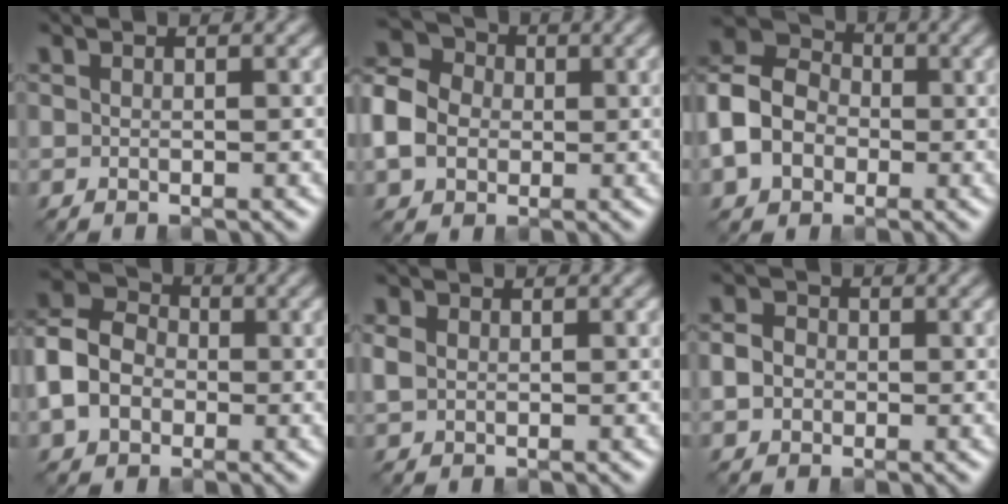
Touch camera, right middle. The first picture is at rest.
{"total": 5.9, "force": [-0.9, 5.0, 3.0], "torque": [-0.086, 0.009, -0.024]}
{"total": 7.1, "force": [-2.4, 5.5, 3.9], "torque": [-0.090, 0.006, -0.059]}
{"total": 6.1, "force": [-1.9, 4.8, 3.4], "torque": [-0.079, 0.006, -0.046]}
{"total": 1.2, "force": [-0.1, 1.1, 0.5], "torque": [-0.018, 0.000, 0.007]}
{"total": 1.9, "force": [-0.7, 1.6, 0.7], "torque": [-0.015, -0.001, -0.015]}